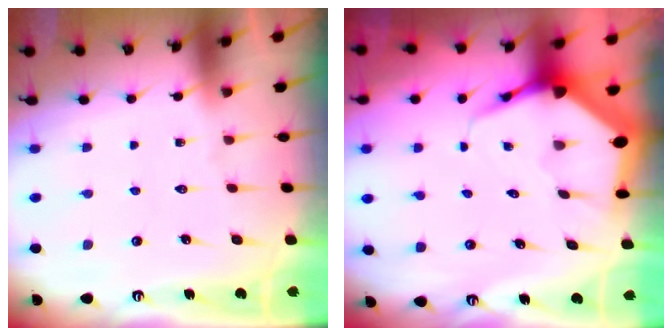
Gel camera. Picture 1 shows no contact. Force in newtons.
{"total": 5.9, "press": 5.9, "slide": 0.6}